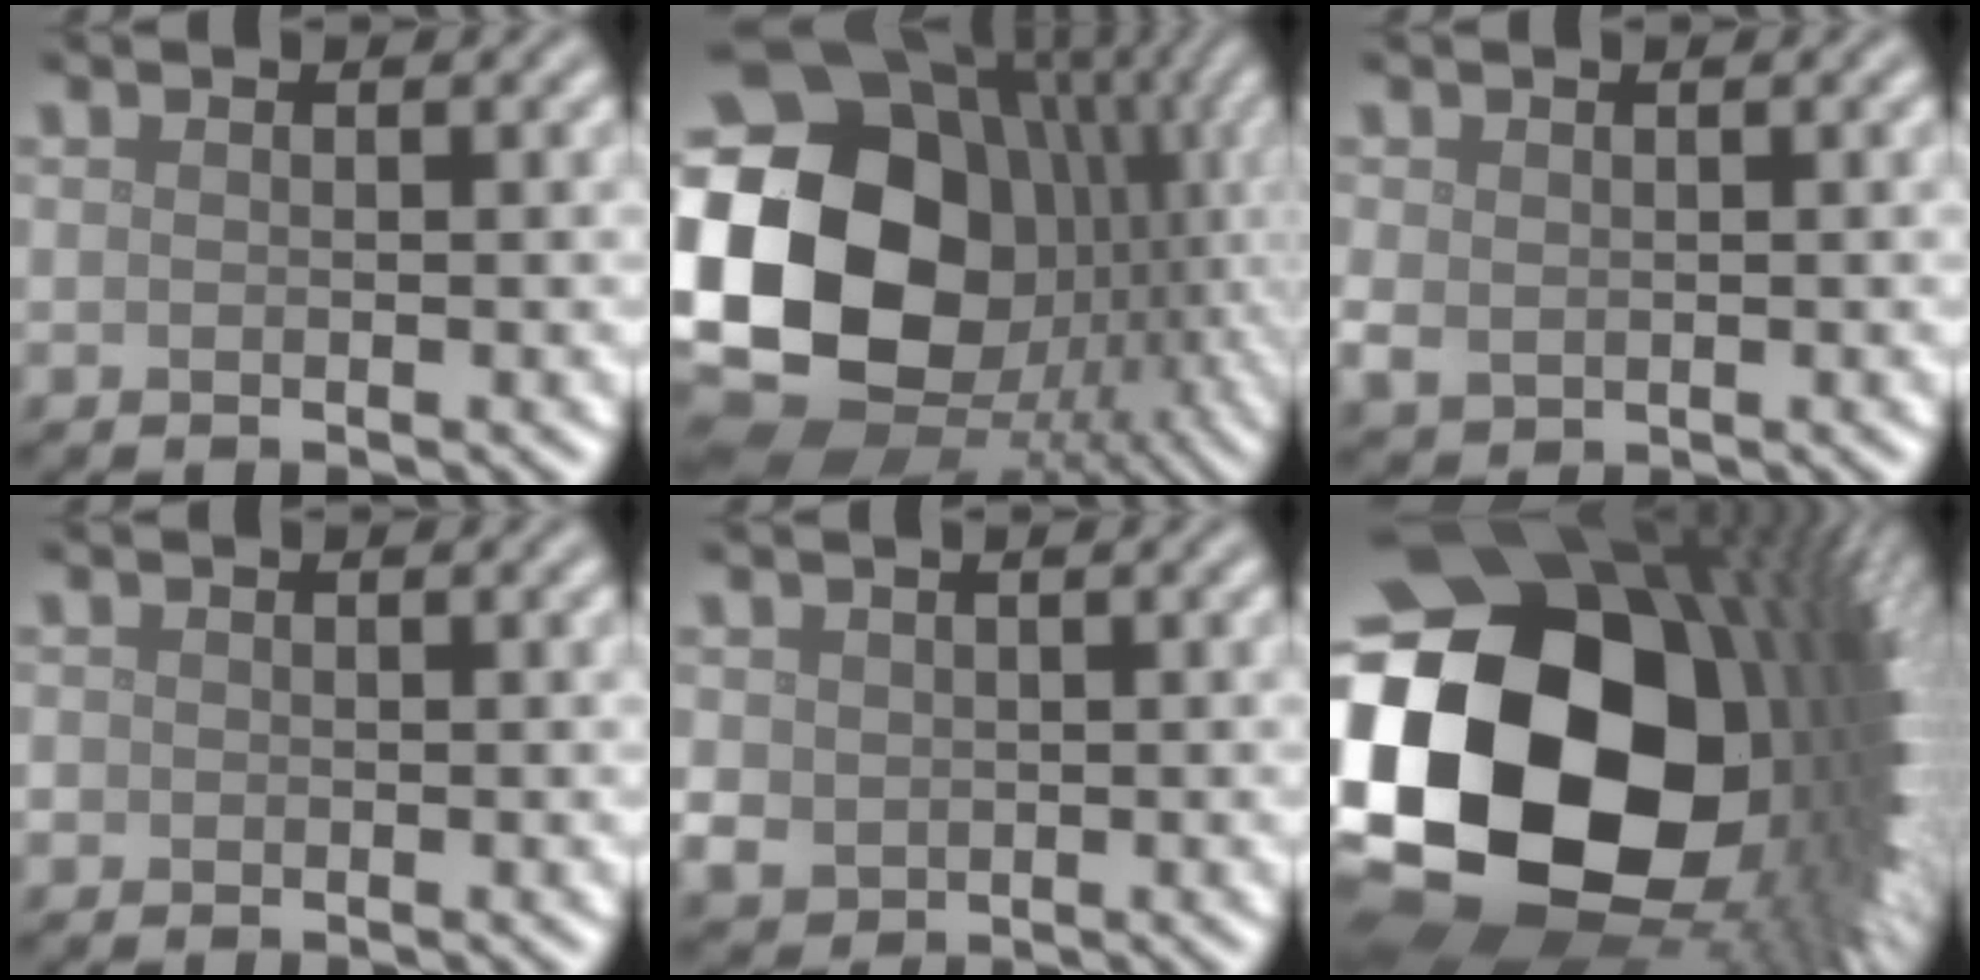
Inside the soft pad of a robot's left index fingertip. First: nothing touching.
{"total": 22.4, "force": [-0.9, 18.0, 13.2], "torque": [-0.293, -0.011, -0.019]}
{"total": 1.7, "force": [0.2, 1.4, 0.9], "torque": [-0.022, -0.003, 0.006]}
{"total": 0.7, "force": [-0.2, 0.7, 0.1], "torque": [0.003, -0.005, -0.006]}
{"total": 2.3, "force": [0.2, 2.1, 0.9], "torque": [-0.022, -0.006, 0.007]}
{"total": 23.6, "force": [-0.9, 17.1, 16.3], "torque": [-0.344, -0.056, 0.018]}